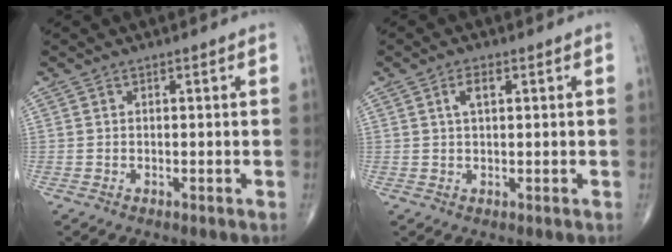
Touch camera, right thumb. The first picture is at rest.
{"total": 3.0, "force": [1.1, 1.4, 2.5], "torque": [-0.046, 0.004, 0.021]}